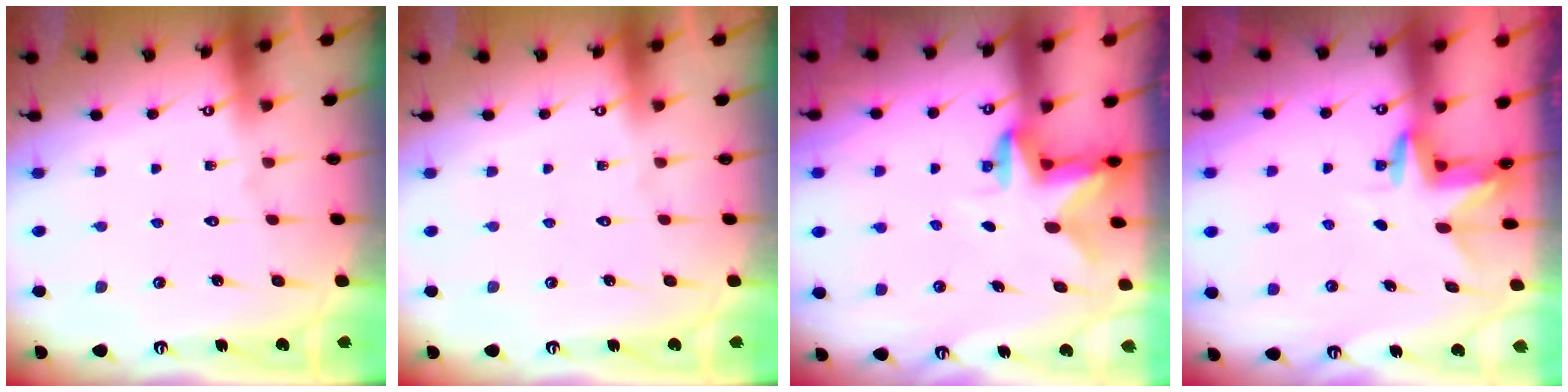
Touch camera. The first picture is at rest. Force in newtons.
{"total": 0.0}
{"total": 2.5, "press": 2.5, "slide": 0.5}
{"total": 3.2, "press": 3.2, "slide": 0.3}